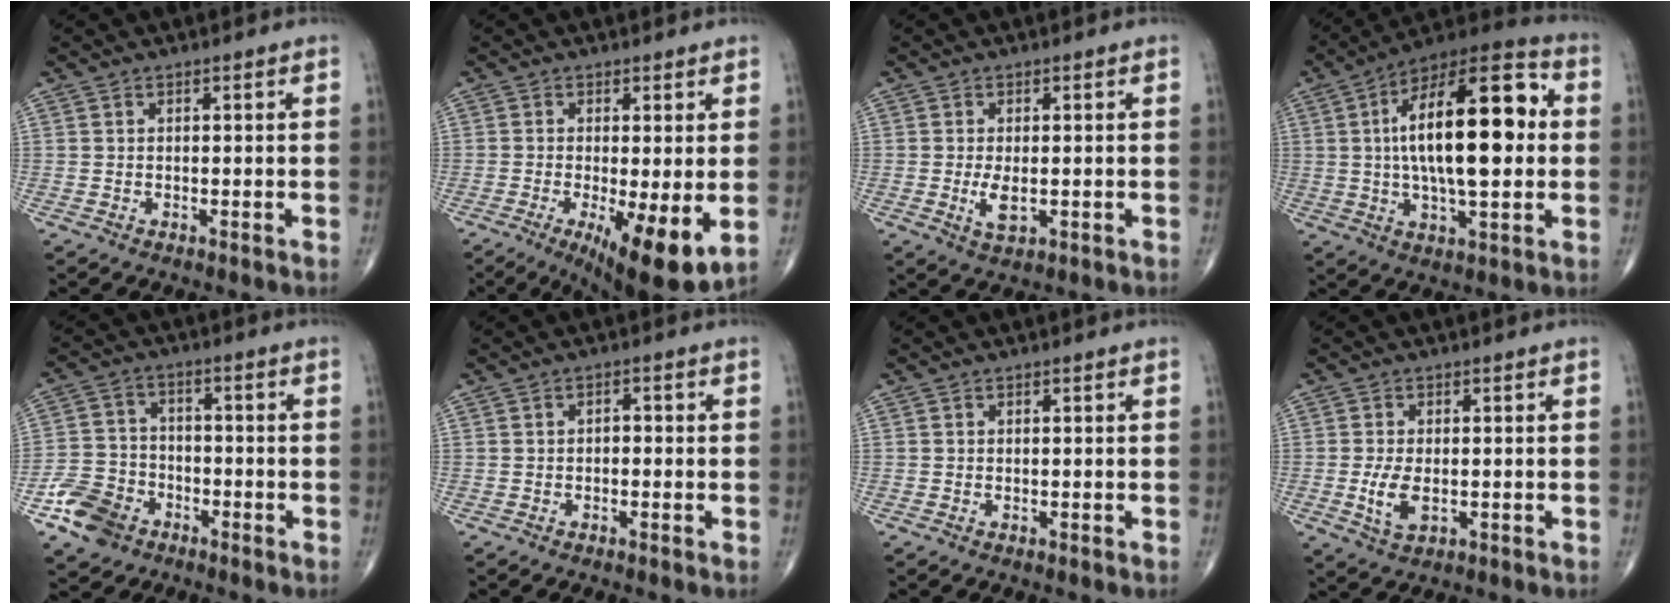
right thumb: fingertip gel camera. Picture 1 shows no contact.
{"total": 12.1, "force": [-3.0, 3.2, 11.3], "torque": [-0.175, -0.028, -0.041]}
{"total": 3.7, "force": [-0.6, 1.7, 3.3], "torque": [-0.064, -0.008, -0.009]}
{"total": 23.1, "force": [2.4, 9.0, 21.1], "torque": [-0.340, 0.020, 0.030]}
{"total": 9.4, "force": [-5.1, 6.9, 3.7], "torque": [-0.055, 0.028, -0.100]}
{"total": 1.5, "force": [-0.3, 1.0, 1.1], "torque": [-0.009, 0.007, -0.009]}
{"total": 0.0}
{"total": 5.2, "force": [-0.9, 2.7, 4.3], "torque": [-0.089, -0.008, -0.013]}